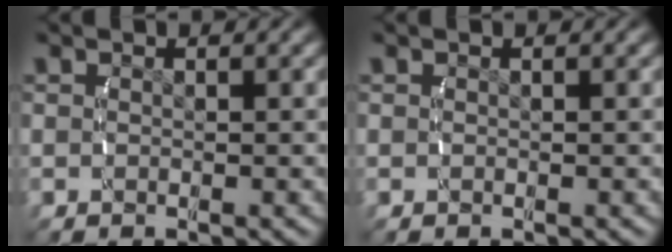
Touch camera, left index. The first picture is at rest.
{"total": 0.0}